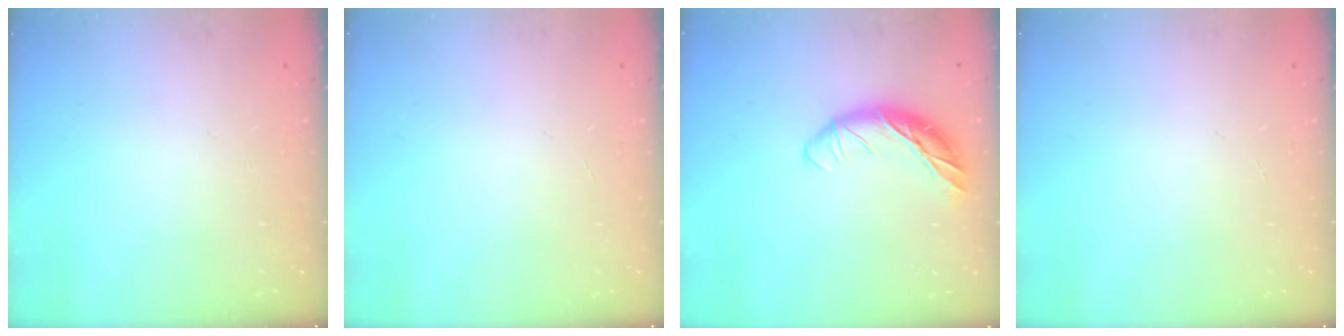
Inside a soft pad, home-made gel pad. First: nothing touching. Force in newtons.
{"total": 0.0}
{"total": 12.2, "press": 12.1, "slide": 1.9}
{"total": 0.0}